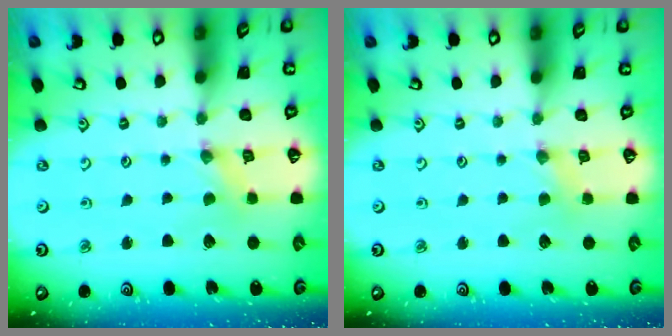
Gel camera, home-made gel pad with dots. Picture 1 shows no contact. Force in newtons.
{"total": 2.6, "press": 2.6, "slide": 0.3}